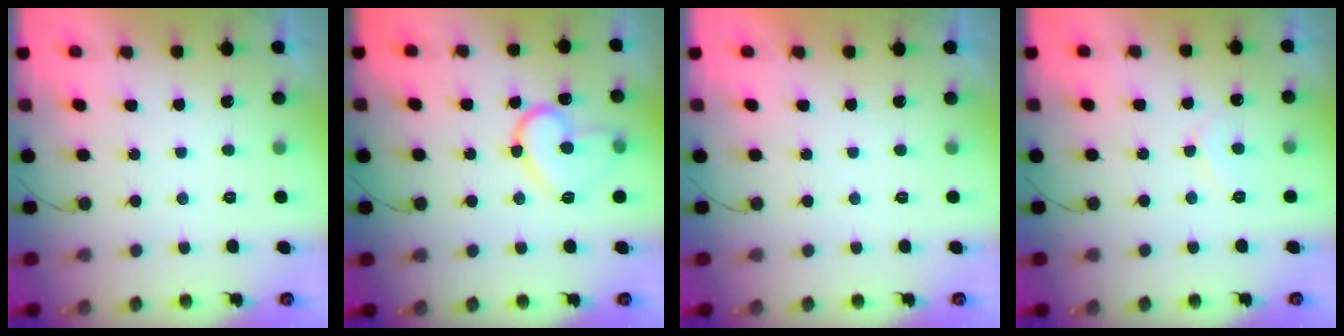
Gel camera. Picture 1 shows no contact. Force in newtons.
{"total": 13.7, "press": 13.6, "slide": 1.4}
{"total": 1.9, "press": 1.9, "slide": 0.0}
{"total": 5.5, "press": 5.5, "slide": 0.5}